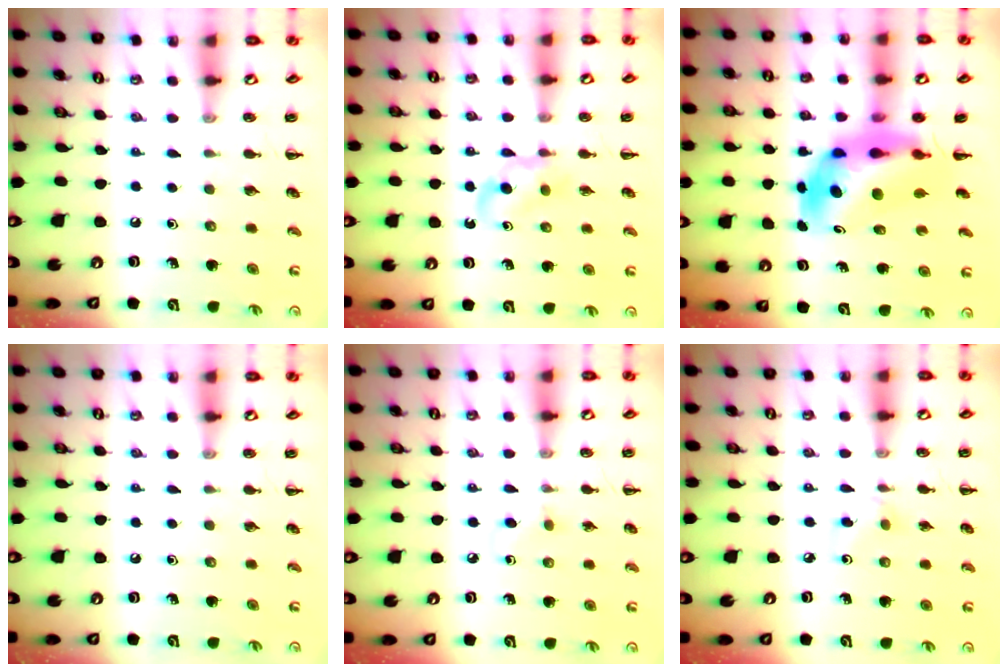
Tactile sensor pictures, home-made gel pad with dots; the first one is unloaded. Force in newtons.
{"total": 3.9, "press": 3.5, "slide": 1.7}
{"total": 10.1, "press": 9.6, "slide": 3.3}
{"total": 0.0}
{"total": 4.2, "press": 3.9, "slide": 1.3}
{"total": 2.9, "press": 2.8, "slide": 0.8}